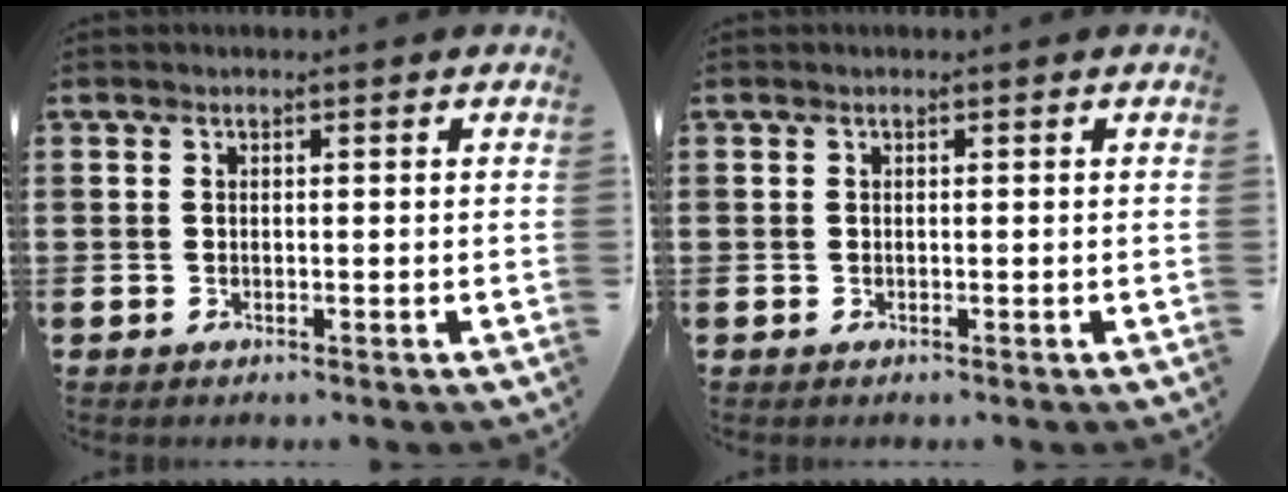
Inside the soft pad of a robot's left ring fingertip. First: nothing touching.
{"total": 0.0}